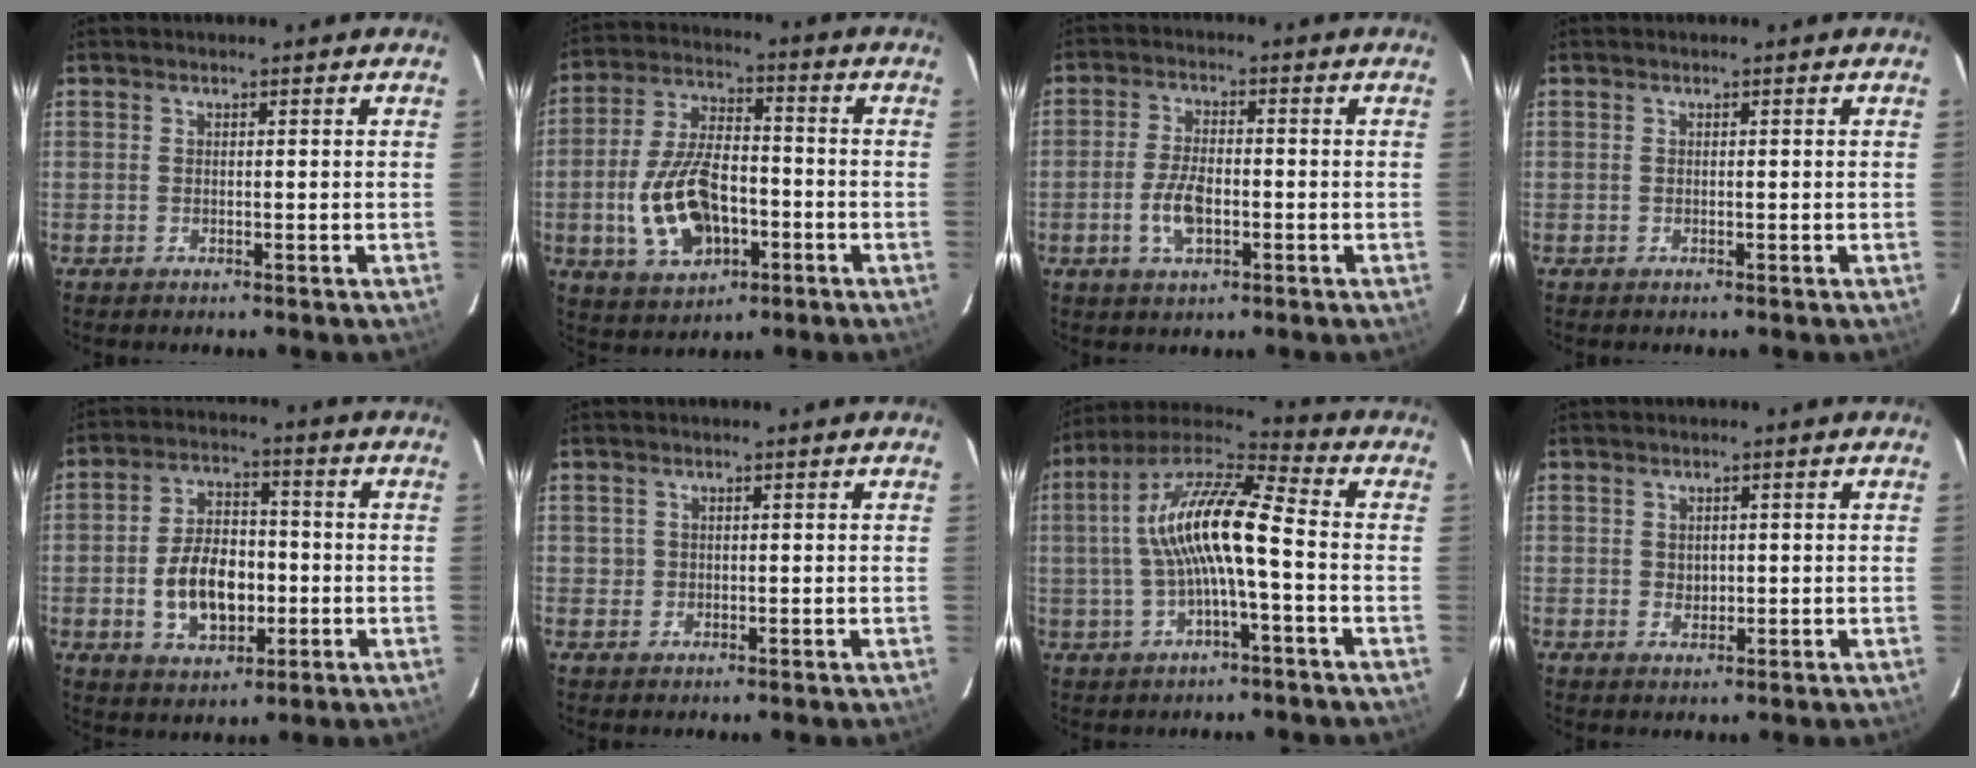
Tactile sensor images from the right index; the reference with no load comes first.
{"total": 14.8, "force": [-4.2, 8.2, 11.6], "torque": [-0.245, 0.007, -0.064]}
{"total": 6.6, "force": [-2.0, 3.2, 5.4], "torque": [-0.112, 0.000, -0.036]}
{"total": 0.0}
{"total": 11.3, "force": [-2.3, 7.0, 8.6], "torque": [-0.168, 0.013, -0.028]}
{"total": 1.2, "force": [0.1, 1.2, 0.0], "torque": [0.006, 0.003, 0.003]}
{"total": 14.1, "force": [-0.8, 2.9, 13.8], "torque": [-0.259, 0.020, -0.021]}
{"total": 1.7, "force": [0.2, 1.6, 0.6], "torque": [-0.006, 0.001, 0.008]}